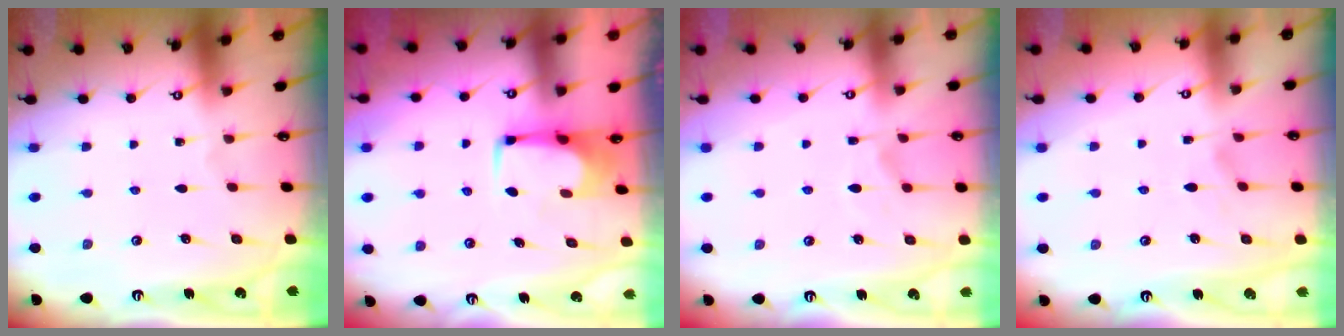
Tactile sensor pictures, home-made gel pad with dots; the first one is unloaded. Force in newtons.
{"total": 0.8, "press": 0.8, "slide": 0.3}
{"total": 5.4, "press": 5.2, "slide": 1.3}
{"total": 3.2, "press": 3.1, "slide": 1.0}